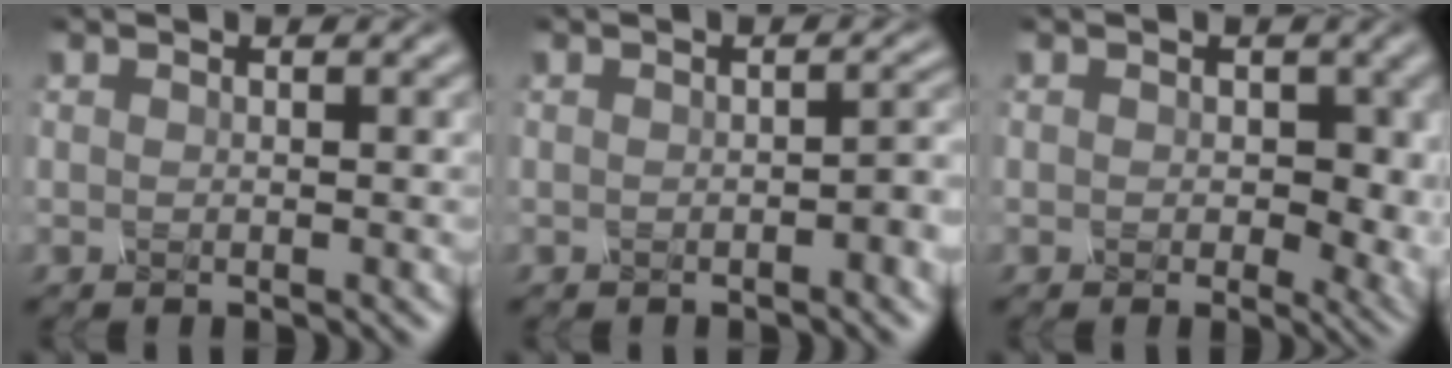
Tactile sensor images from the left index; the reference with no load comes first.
{"total": 1.6, "force": [-0.6, 0.4, 1.5], "torque": [-0.021, 0.006, -0.008]}
{"total": 4.6, "force": [0.5, 3.0, 3.5], "torque": [-0.035, -0.011, 0.005]}